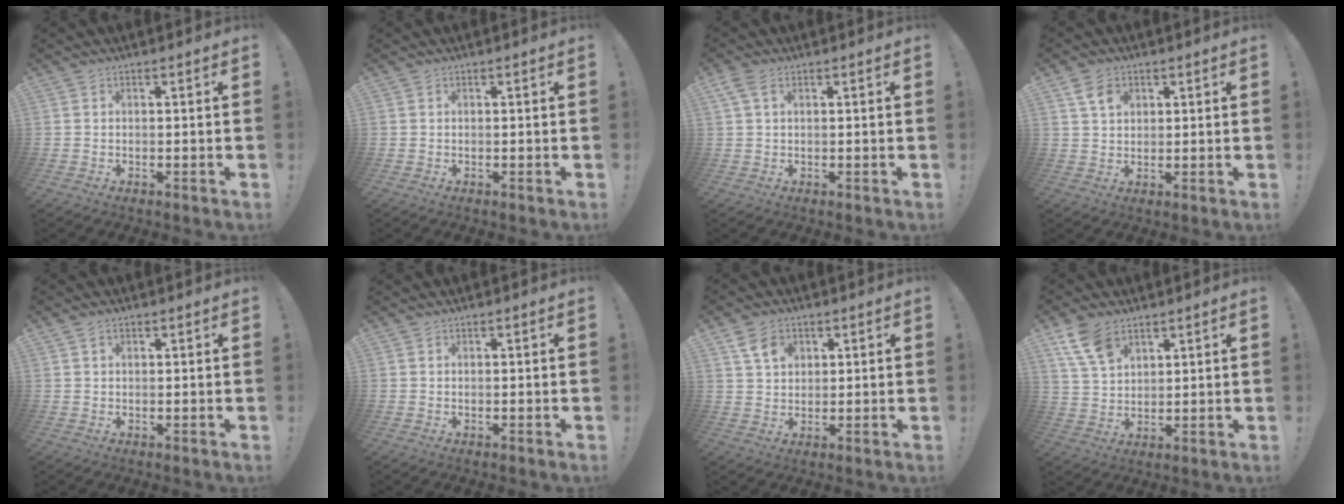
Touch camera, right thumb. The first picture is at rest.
{"total": 0.0}
{"total": 3.8, "force": [1.5, 2.1, 2.8], "torque": [-0.055, 0.003, 0.030]}
{"total": 5.4, "force": [2.5, 3.7, 3.0], "torque": [-0.049, 0.000, 0.046]}
{"total": 9.6, "force": [4.5, 6.1, 5.9], "torque": [-0.101, 0.000, 0.087]}
{"total": 0.5, "force": [0.5, -0.1, 0.0], "torque": [0.006, -0.003, 0.009]}
{"total": 6.6, "force": [3.3, 4.7, 3.3], "torque": [-0.052, -0.006, 0.062]}
{"total": 9.8, "force": [6.0, 5.7, 5.3], "torque": [-0.101, -0.021, 0.120]}